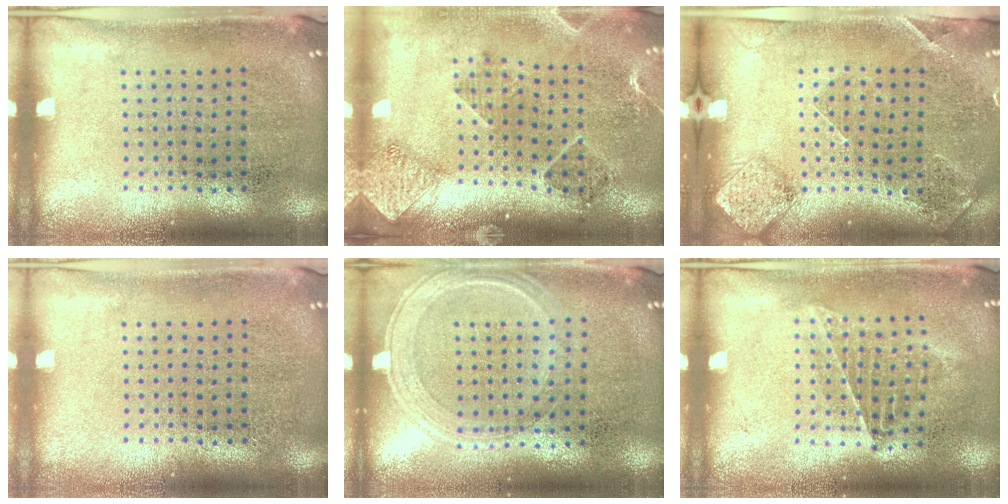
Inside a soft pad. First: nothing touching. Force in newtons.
{"total": 1.5, "press": 1.5, "slide": 0.2}
{"total": 1.5, "press": 1.4, "slide": 0.4}
{"total": 0.0}
{"total": 0.7, "press": 0.7, "slide": 0.2}
{"total": 1.0, "press": 0.9, "slide": 0.3}